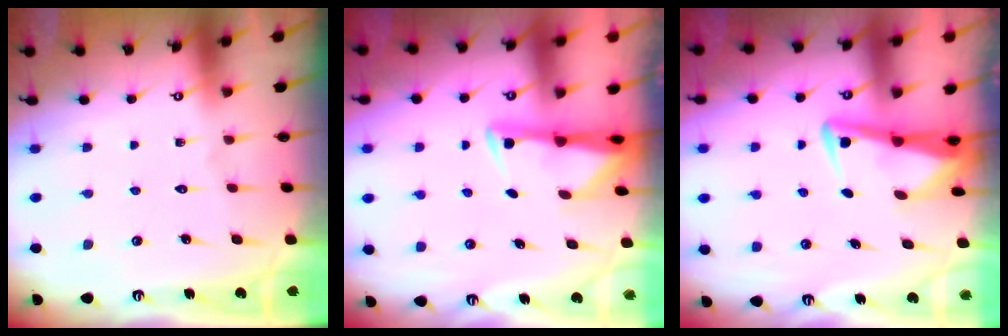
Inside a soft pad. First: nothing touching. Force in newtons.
{"total": 3.0, "press": 2.9, "slide": 0.5}
{"total": 4.0, "press": 4.0, "slide": 0.4}